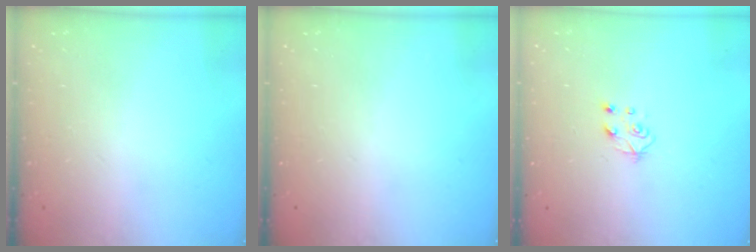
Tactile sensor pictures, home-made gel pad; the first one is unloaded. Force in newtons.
{"total": 0.0}
{"total": 5.6, "press": 5.6, "slide": 0.5}